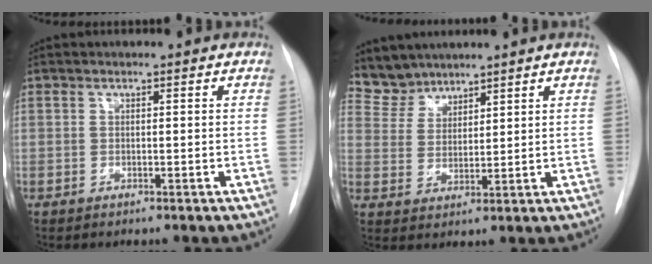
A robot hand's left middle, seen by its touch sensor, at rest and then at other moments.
{"total": 4.9, "force": [4.6, 1.7, -0.4], "torque": [0.009, 0.008, 0.098]}